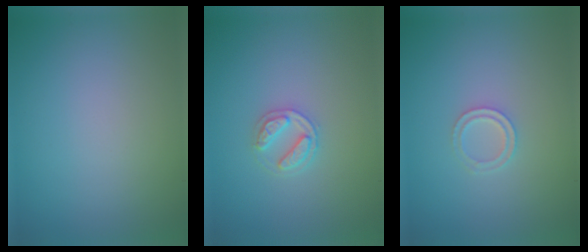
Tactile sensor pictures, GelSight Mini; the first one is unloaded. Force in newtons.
{"total": 2.4, "press": 2.4, "slide": 0.4}
{"total": 1.4, "press": 1.4, "slide": 0.3}